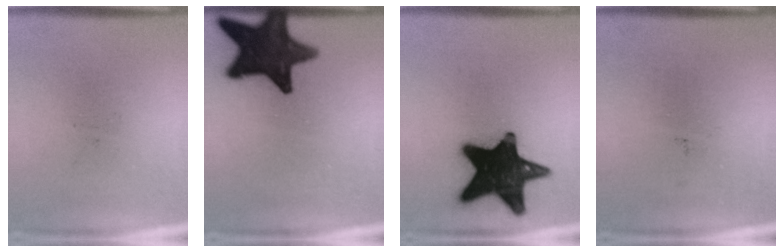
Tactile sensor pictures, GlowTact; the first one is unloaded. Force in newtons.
{"total": 15.8}
{"total": 19.4}
{"total": 0.0}